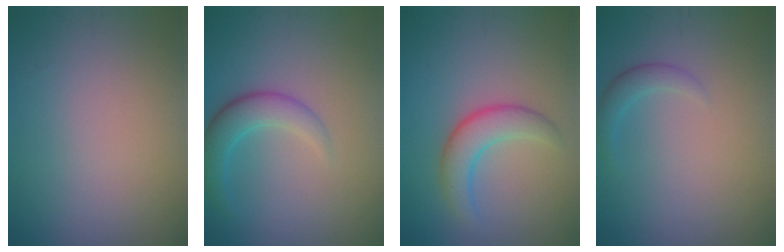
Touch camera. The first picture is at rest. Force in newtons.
{"total": 3.5, "press": 3.5, "slide": 0.1}
{"total": 3.6, "press": 3.6, "slide": 0.2}
{"total": 1.5, "press": 1.5, "slide": 0.2}